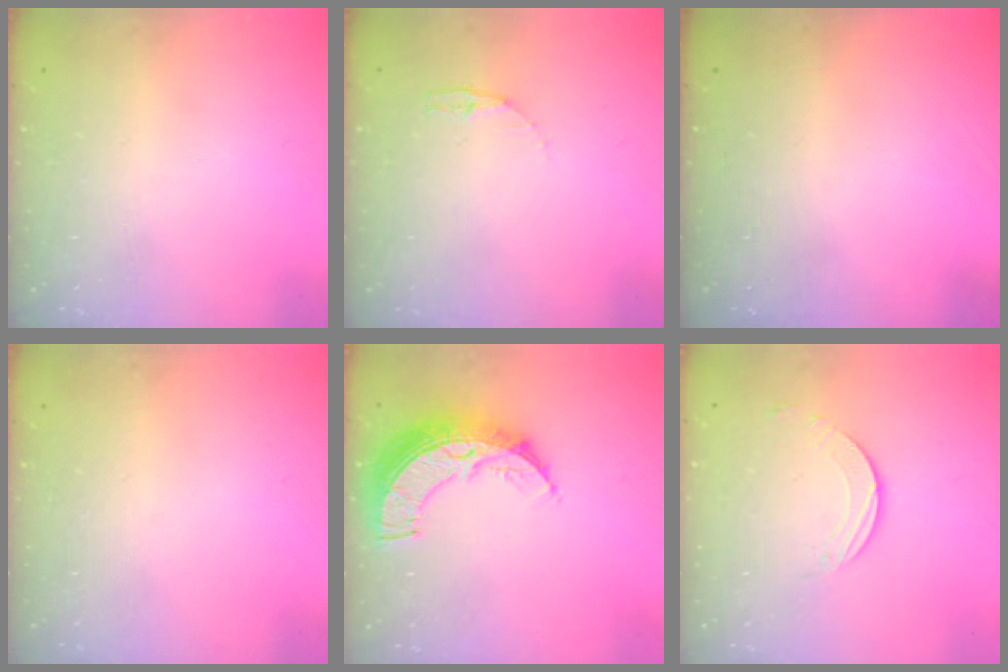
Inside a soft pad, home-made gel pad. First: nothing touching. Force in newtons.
{"total": 3.4, "press": 3.4, "slide": 0.4}
{"total": 0.0}
{"total": 0.0}
{"total": 12.2, "press": 12.2, "slide": 0.9}
{"total": 2.5, "press": 2.5, "slide": 0.2}